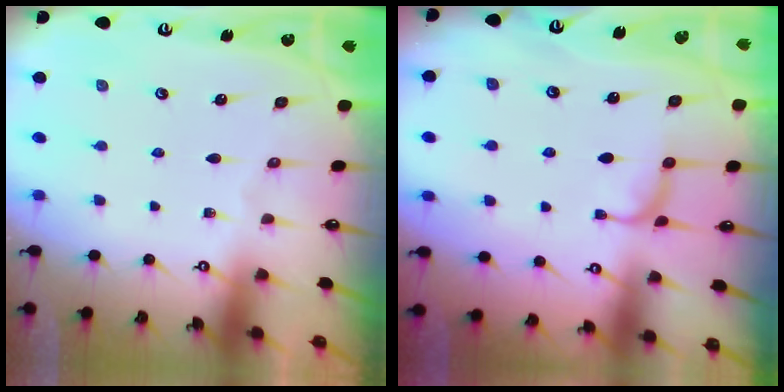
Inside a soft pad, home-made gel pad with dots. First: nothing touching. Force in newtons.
{"total": 0.8, "press": 0.4, "slide": 0.7}